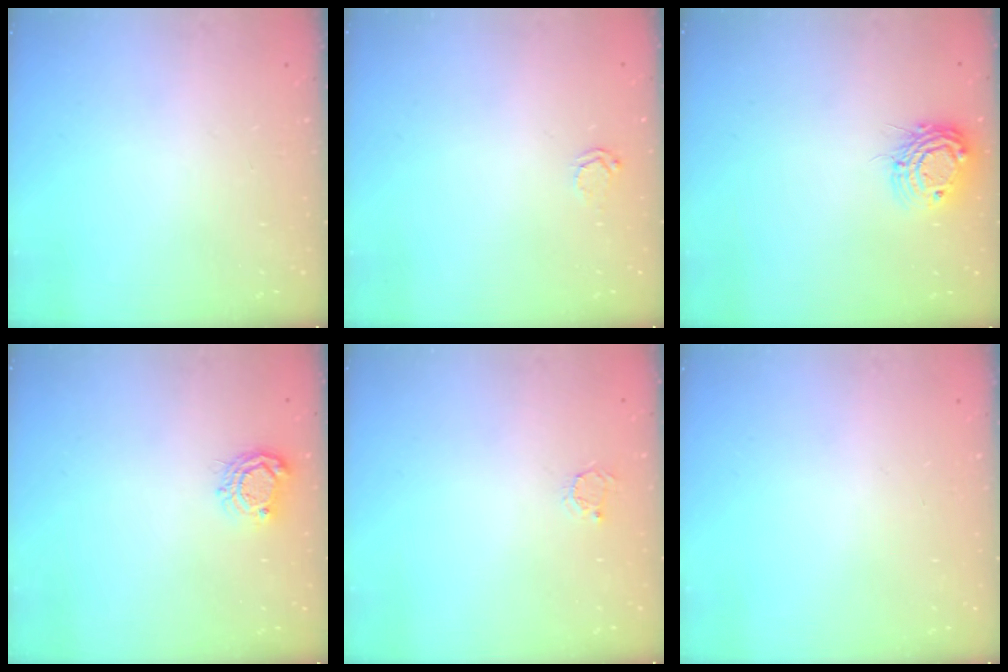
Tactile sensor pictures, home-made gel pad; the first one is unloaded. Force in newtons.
{"total": 2.9, "press": 2.9, "slide": 0.3}
{"total": 10.5, "press": 10.4, "slide": 0.9}
{"total": 6.5, "press": 6.5, "slide": 0.4}
{"total": 2.3, "press": 2.3, "slide": 0.3}
{"total": 0.0}